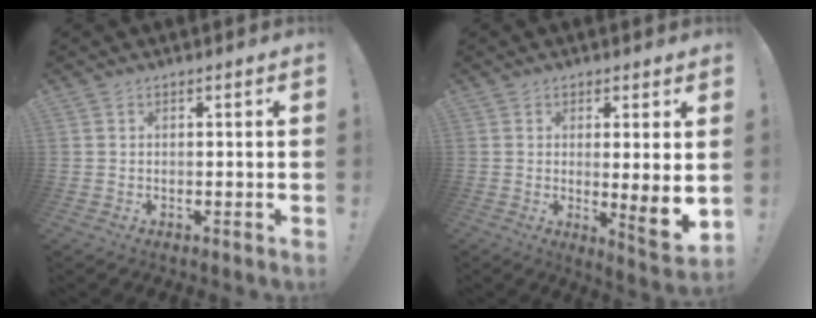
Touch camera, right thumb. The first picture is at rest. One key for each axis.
{"total": 7.5, "fx": 0.3, "fy": 0.2, "fz": 7.5, "tx": -0.097, "ty": -0.023, "tz": 0.007}